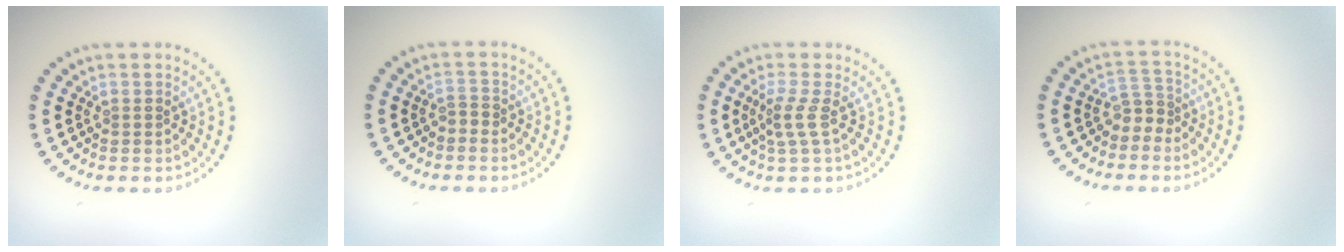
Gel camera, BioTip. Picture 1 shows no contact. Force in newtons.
{"total": 0.9, "press": 0.8, "slide": 0.4}
{"total": 2.0, "press": 1.4, "slide": 1.4}
{"total": 1.8, "press": 1.3, "slide": 1.3}